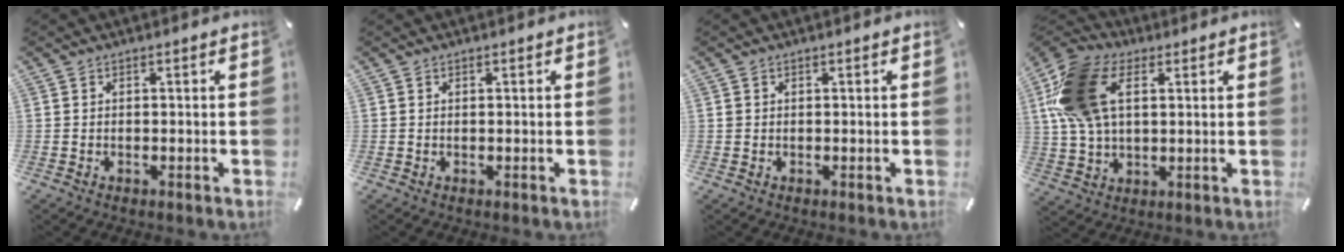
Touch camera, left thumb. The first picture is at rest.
{"total": 0.0}
{"total": 0.6, "force": [0.1, 0.6, 0.1], "torque": [0.000, 0.004, 0.000]}
{"total": 18.6, "force": [5.1, 12.0, 13.2], "torque": [-0.303, 0.011, 0.093]}